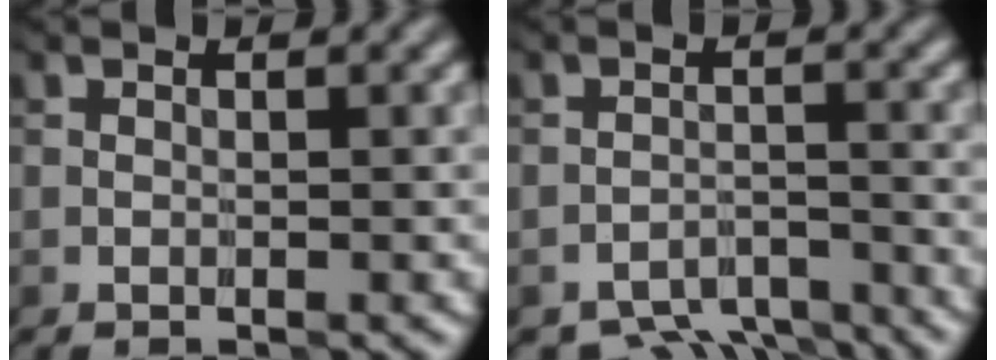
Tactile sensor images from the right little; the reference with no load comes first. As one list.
[{"total": 6.0, "force": [-5.5, 1.8, 1.5], "torque": [-0.020, -0.013, -0.088]}]